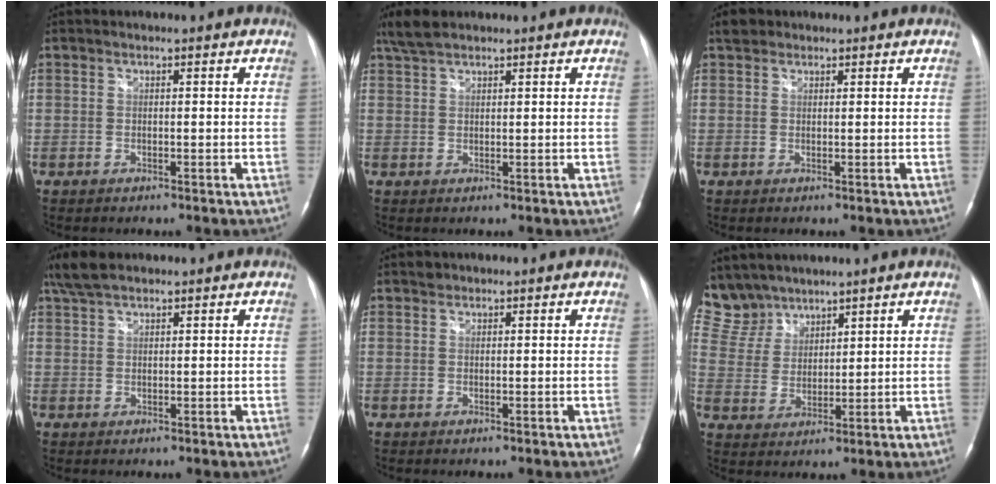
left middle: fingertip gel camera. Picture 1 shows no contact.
{"total": 3.5, "force": [3.0, 1.0, 1.7], "torque": [-0.044, 0.016, 0.062]}
{"total": 1.8, "force": [1.3, 1.2, 0.3], "torque": [-0.009, 0.017, 0.021]}
{"total": 4.3, "force": [3.4, 1.2, 2.3], "torque": [-0.057, 0.021, 0.071]}
{"total": 0.7, "force": [0.6, 0.4, 0.0], "torque": [0.000, 0.003, 0.008]}
{"total": 8.3, "force": [7.4, 3.7, -0.1], "torque": [-0.007, 0.012, 0.165]}